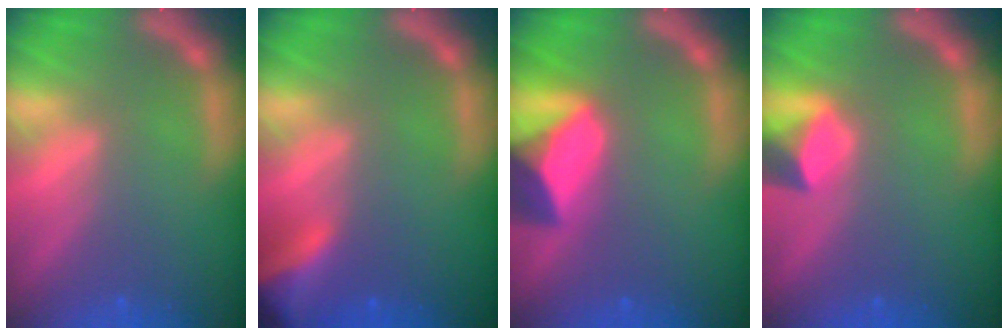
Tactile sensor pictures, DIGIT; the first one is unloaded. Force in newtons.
{"total": 6.5}
{"total": 8.0}
{"total": 3.0}